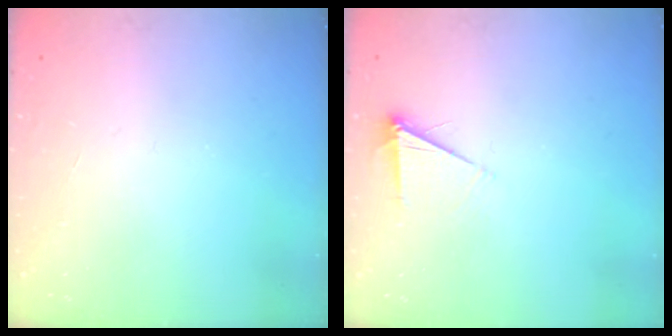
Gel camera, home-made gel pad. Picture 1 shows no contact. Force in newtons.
{"total": 5.4, "press": 5.4, "slide": 0.7}